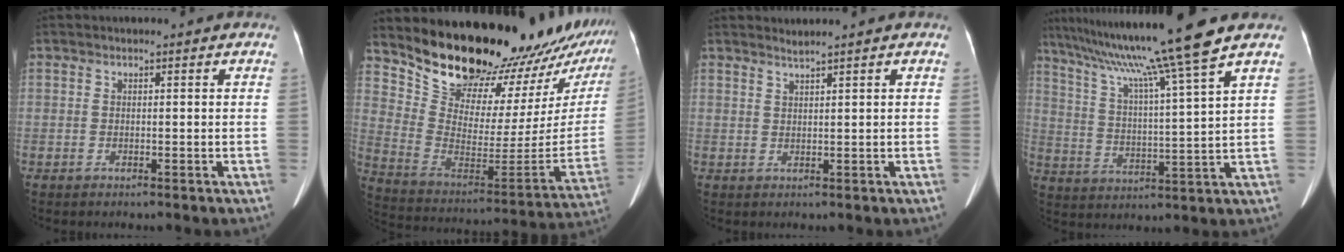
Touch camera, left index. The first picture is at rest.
{"total": 27.9, "force": [25.8, 5.5, 9.0], "torque": [-0.152, -0.126, 0.352]}
{"total": 1.2, "force": [1.0, -0.5, 0.3], "torque": [-0.016, -0.001, 0.026]}
{"total": 16.5, "force": [13.0, -3.6, 9.4], "torque": [-0.163, -0.015, 0.209]}